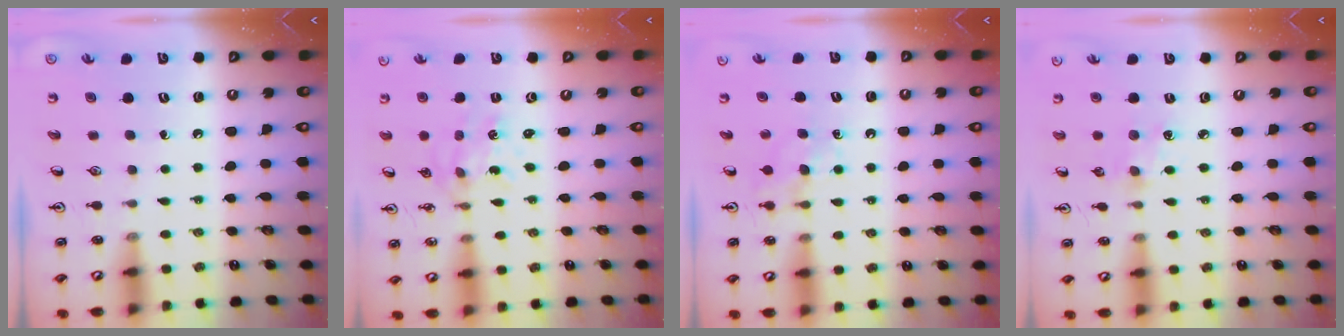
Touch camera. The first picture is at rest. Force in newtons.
{"total": 1.5, "press": 1.5, "slide": 0.2}
{"total": 6.1, "press": 6.1, "slide": 0.3}
{"total": 6.8, "press": 6.8, "slide": 0.7}